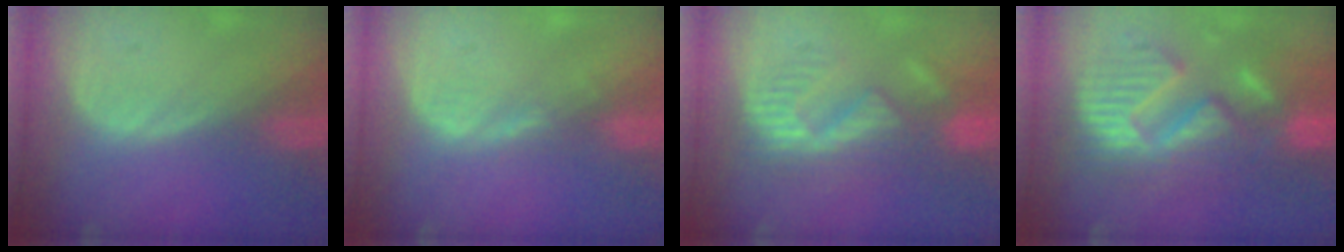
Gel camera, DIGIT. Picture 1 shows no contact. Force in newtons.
{"total": 1.3, "press": 1.3, "slide": 0.2}
{"total": 8.6, "press": 8.2, "slide": 2.6}
{"total": 12.9, "press": 12.8, "slide": 1.4}